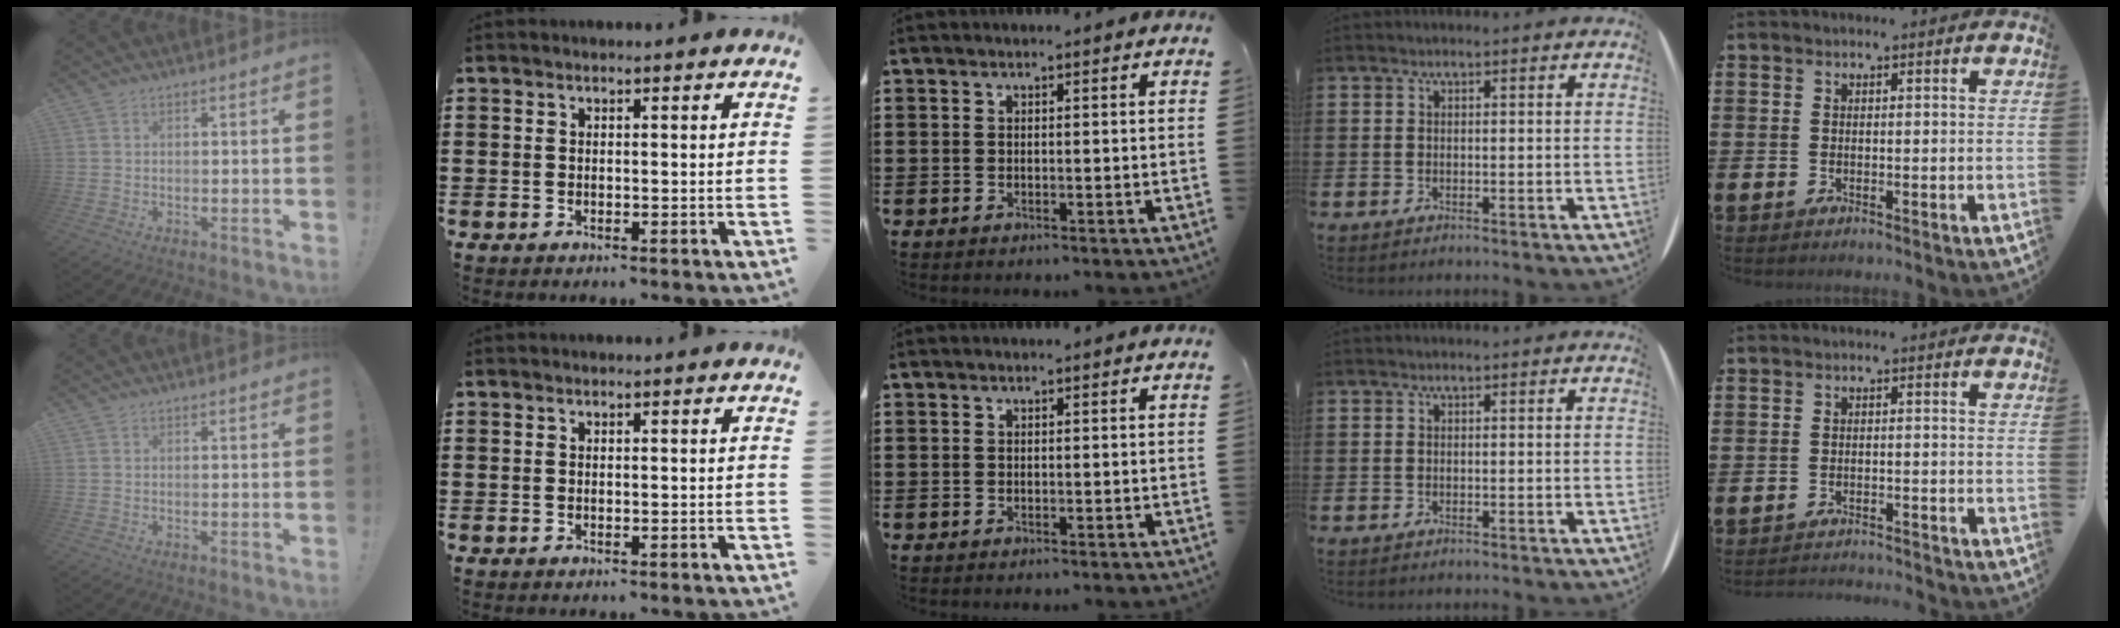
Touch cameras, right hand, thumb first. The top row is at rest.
{"little": {"total": 1.7, "force": [-1.7, -0.1, 0.0], "torque": [-0.003, 0.004, -0.035]}}